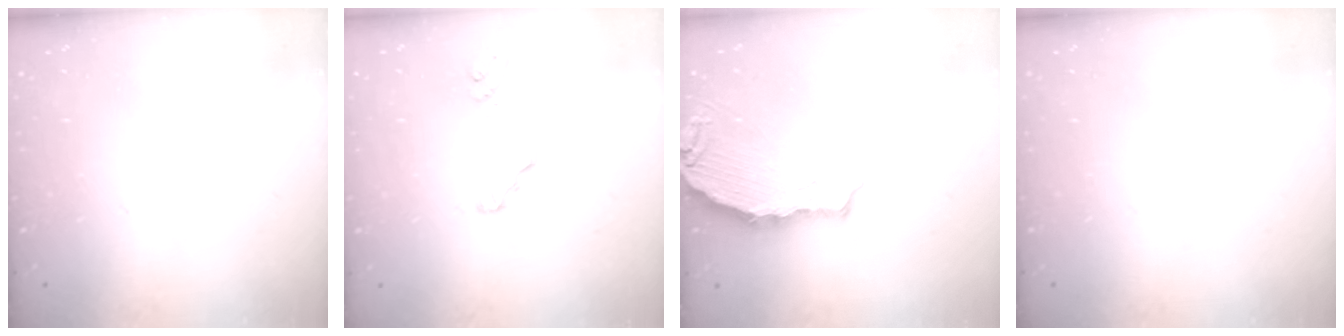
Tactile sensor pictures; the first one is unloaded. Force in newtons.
{"total": 2.3, "press": 2.3, "slide": 0.3}
{"total": 6.4, "press": 5.7, "slide": 2.9}
{"total": 0.0}